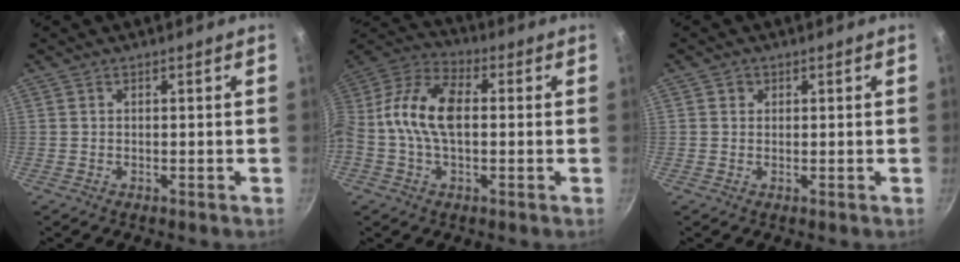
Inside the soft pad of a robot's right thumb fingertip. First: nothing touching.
{"total": 13.0, "force": [0.3, 7.8, 10.4], "torque": [-0.186, 0.037, -0.016]}
{"total": 1.3, "force": [0.4, 1.2, 0.3], "torque": [-0.001, 0.001, 0.002]}